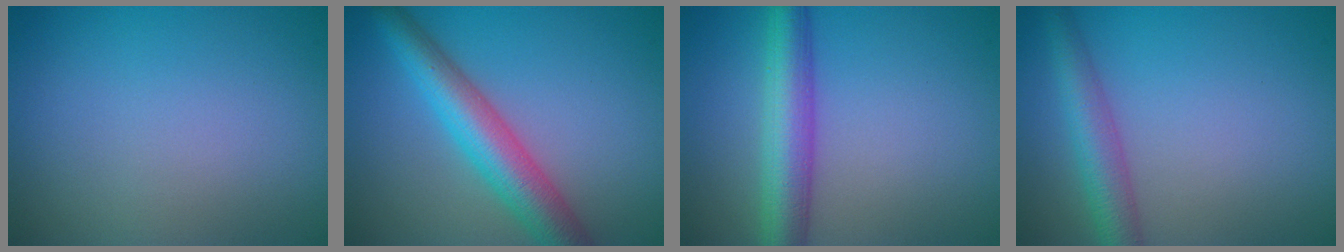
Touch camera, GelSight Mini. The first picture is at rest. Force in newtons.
{"total": 5.8, "press": 5.8, "slide": 0.3}
{"total": 5.4, "press": 5.4, "slide": 0.2}
{"total": 3.8, "press": 3.8, "slide": 0.1}